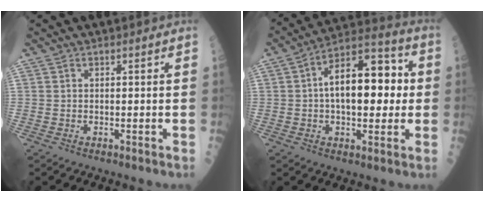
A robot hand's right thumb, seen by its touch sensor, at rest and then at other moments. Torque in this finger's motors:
{"motor_torque": [1.71, 2.39, 0.44, -0.33, 0.43]}